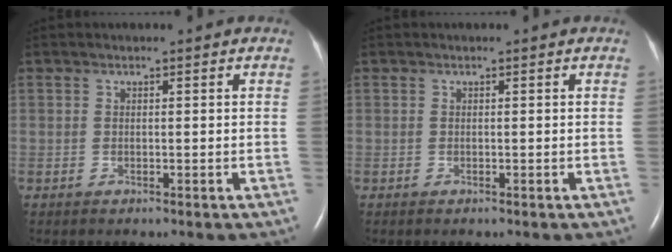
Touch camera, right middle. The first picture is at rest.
{"total": 0.0}